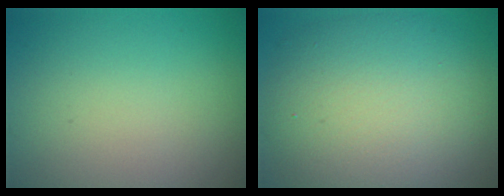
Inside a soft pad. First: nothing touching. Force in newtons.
{"total": 10.9, "press": 10.9, "slide": 0.6}